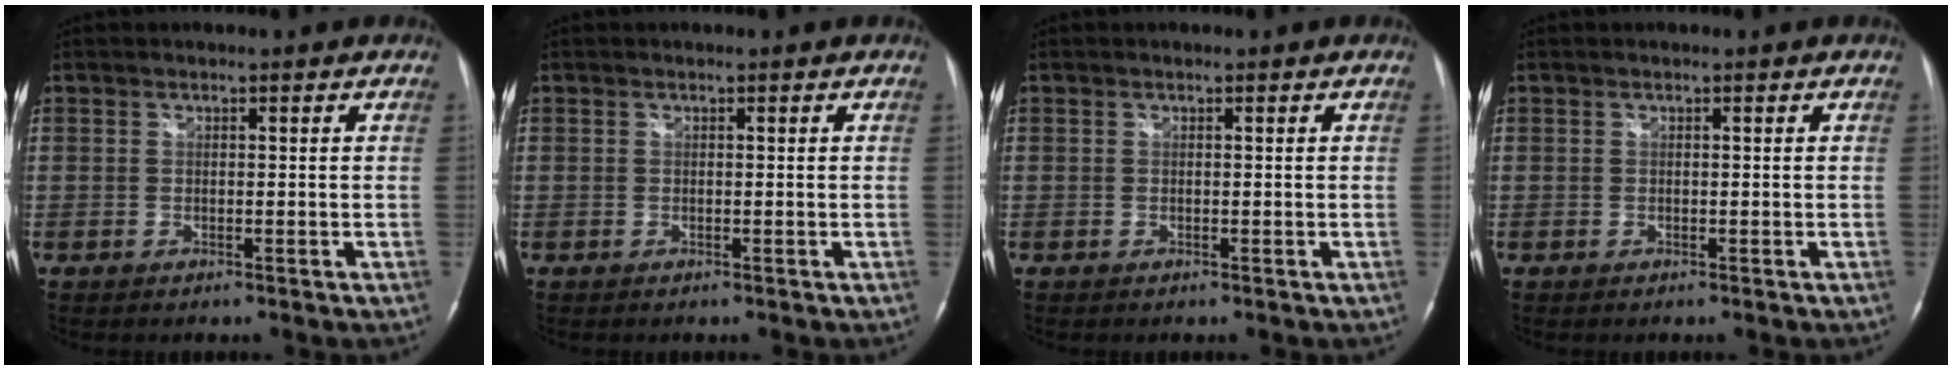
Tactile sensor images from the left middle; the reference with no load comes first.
{"total": 0.0}
{"total": 0.0}
{"total": 0.0}